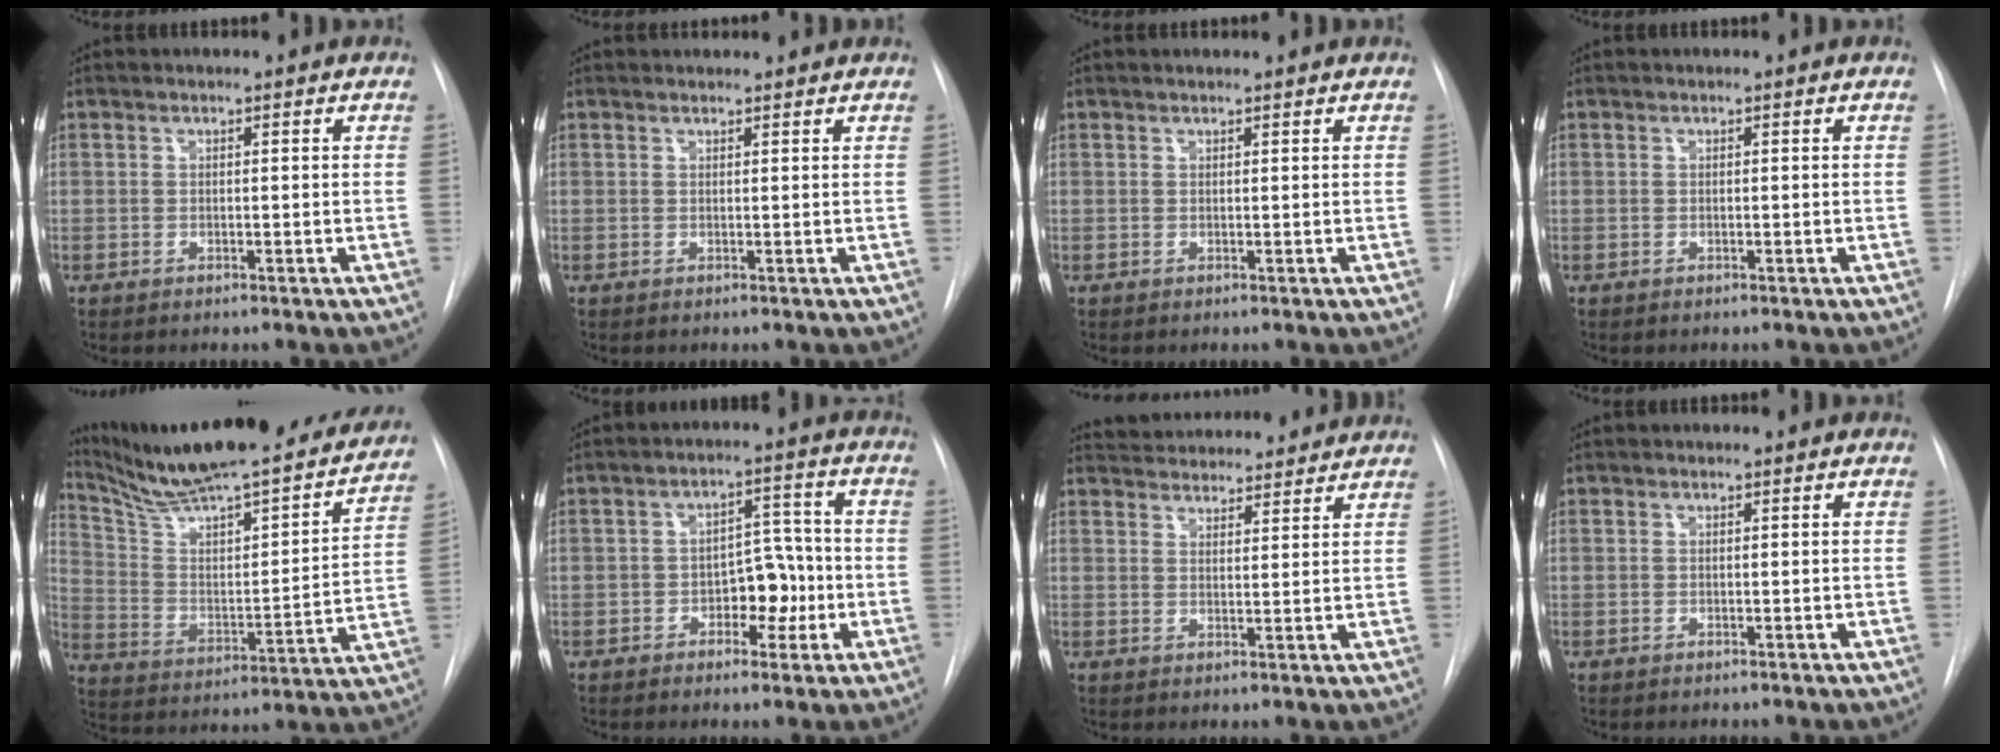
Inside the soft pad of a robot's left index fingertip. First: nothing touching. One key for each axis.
{"total": 3.3, "fx": 3.2, "fy": 0.5, "fz": 0.4, "tx": -0.008, "ty": 0.025, "tz": 0.038}
{"total": 2.1, "fx": 2.0, "fy": 0.2, "fz": 0.5, "tx": -0.009, "ty": 0.020, "tz": 0.026}
{"total": 0.0}
{"total": 29.2, "fx": 25.8, "fy": 3.7, "fz": 13.2, "tx": -0.212, "ty": -0.041, "tz": 0.370}
{"total": 6.3, "fx": -2.0, "fy": 3.6, "fz": 4.7, "tx": -0.061, "ty": 0.020, "tz": -0.028}
{"total": 13.2, "fx": 12.5, "fy": 2.8, "fz": 3.0, "tx": -0.038, "ty": 0.028, "tz": 0.172}
{"total": 0.0}